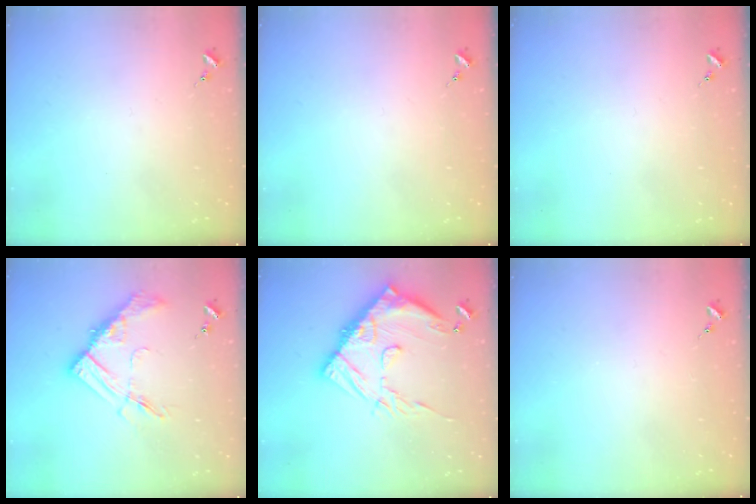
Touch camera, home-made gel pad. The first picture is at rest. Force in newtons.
{"total": 0.0}
{"total": 0.0}
{"total": 14.1, "press": 14.0, "slide": 1.1}
{"total": 19.6, "press": 19.5, "slide": 2.0}
{"total": 0.0}